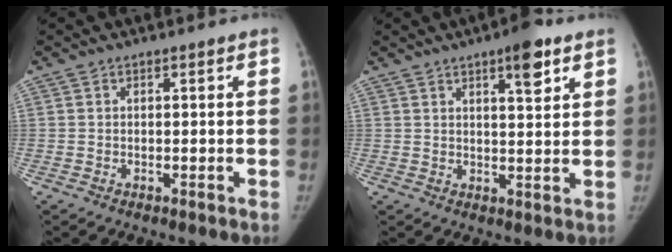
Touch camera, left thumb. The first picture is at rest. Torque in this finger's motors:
{"motor_torque": [1.25, 0.44, 0.94, -1.03, 0.20]}